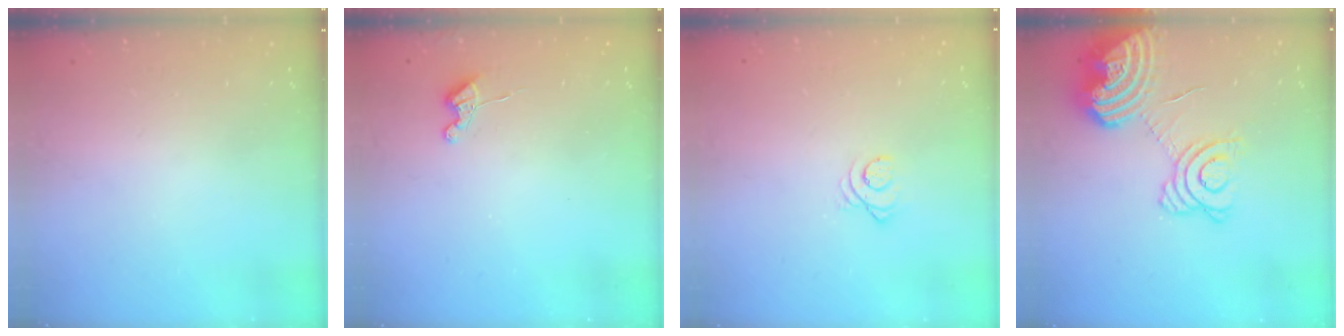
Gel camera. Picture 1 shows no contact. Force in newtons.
{"total": 3.8, "press": 3.7, "slide": 0.5}
{"total": 2.5, "press": 2.5, "slide": 0.2}
{"total": 18.4, "press": 18.2, "slide": 2.6}